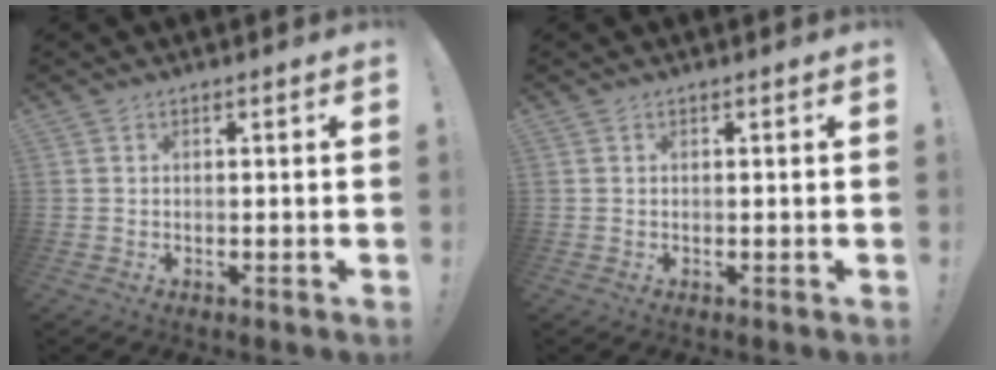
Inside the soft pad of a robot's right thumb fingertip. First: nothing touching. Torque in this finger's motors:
{"motor_torque": [0.04, 0.02, 0.05, -0.08, 0.04]}